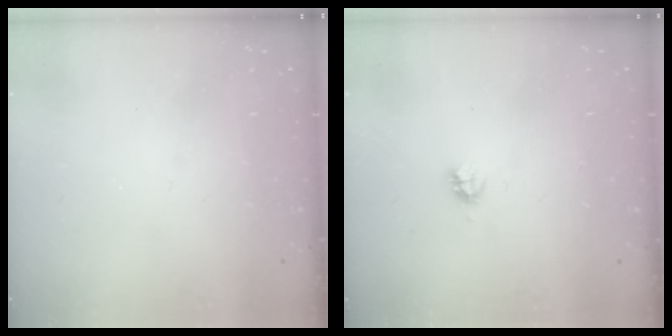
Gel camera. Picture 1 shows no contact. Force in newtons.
{"total": 2.7, "press": 2.7, "slide": 0.2}